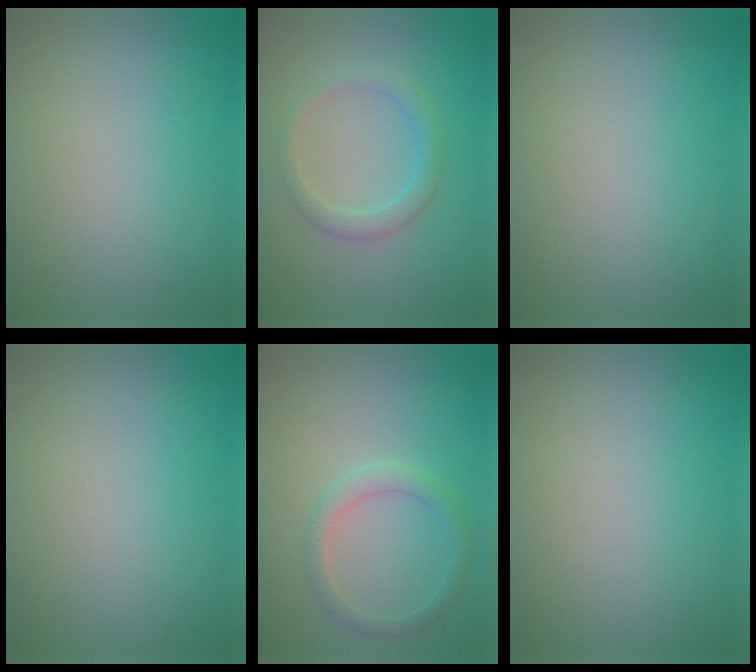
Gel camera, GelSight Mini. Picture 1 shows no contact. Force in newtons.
{"total": 2.2, "press": 2.2, "slide": 0.1}
{"total": 0.0}
{"total": 0.0}
{"total": 2.0, "press": 2.0, "slide": 0.1}
{"total": 0.0}